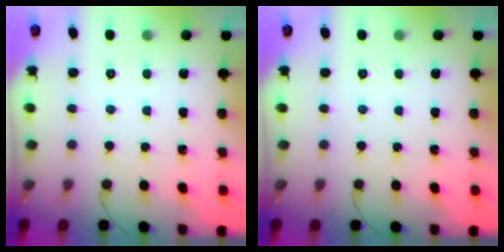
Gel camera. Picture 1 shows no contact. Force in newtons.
{"total": 0.0}